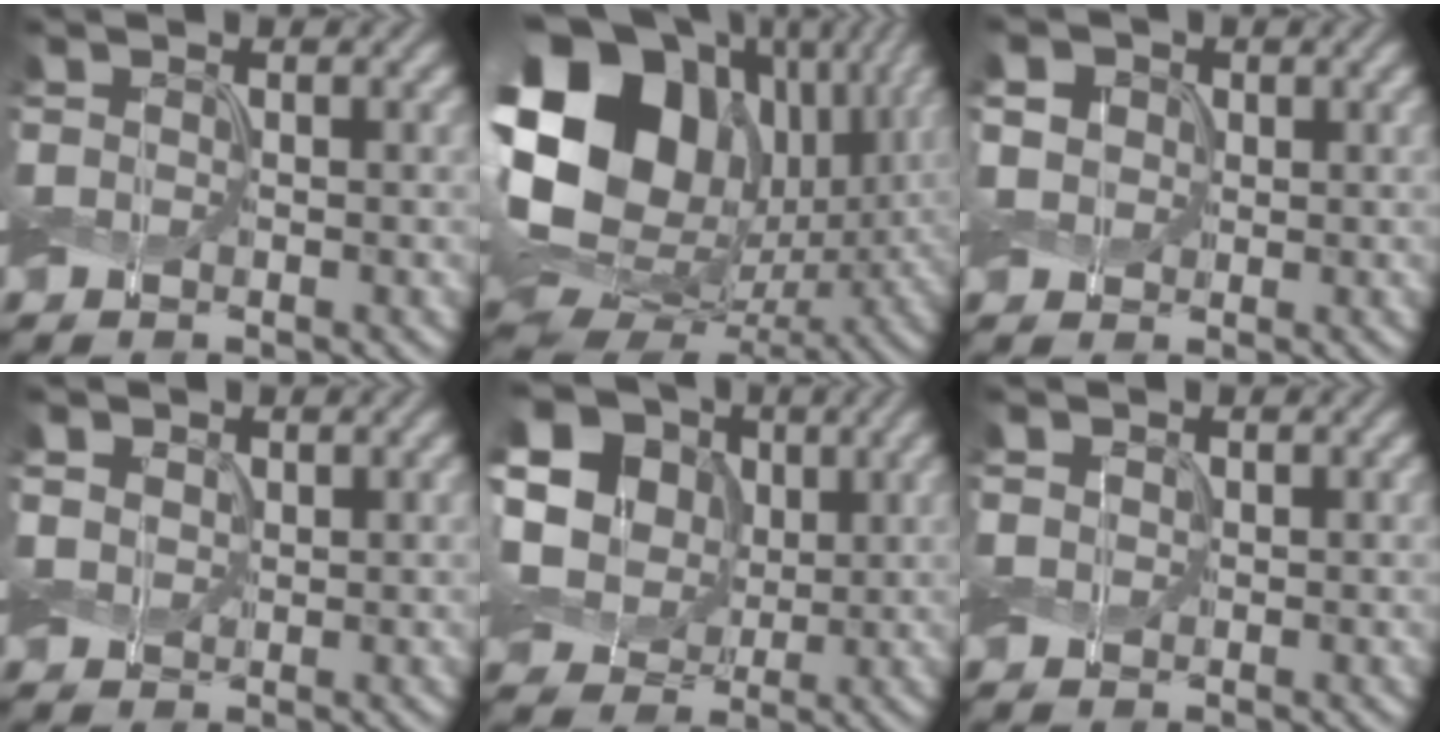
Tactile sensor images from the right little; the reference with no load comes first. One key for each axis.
{"total": 21.6, "fx": 3.9, "fy": 16.5, "fz": 13.4, "tx": -0.275, "ty": -0.002, "tz": 0.079}
{"total": 5.4, "fx": 2.2, "fy": 4.2, "fz": 2.6, "tx": -0.082, "ty": 0.019, "tz": 0.028}
{"total": 1.7, "fx": 0.6, "fy": 1.4, "fz": 0.9, "tx": -0.027, "ty": -0.002, "tz": 0.007}
{"total": 17.6, "fx": 4.8, "fy": 15.0, "fz": 7.8, "tx": -0.201, "ty": 0.015, "tz": 0.073}
{"total": 0.7, "fx": 0.3, "fy": 0.6, "fz": 0.3, "tx": -0.009, "ty": 0.000, "tz": 0.007}